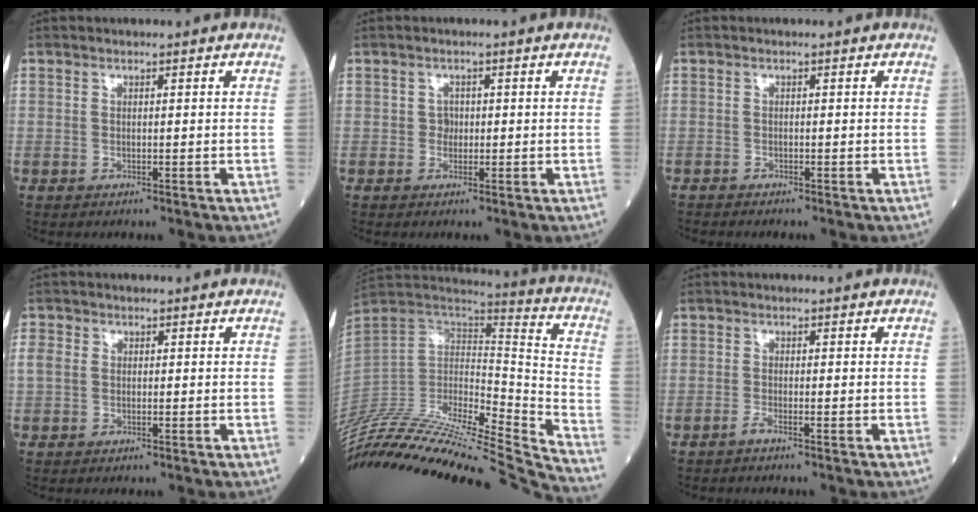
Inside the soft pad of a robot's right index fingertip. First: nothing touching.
{"total": 1.3, "force": [0.0, 1.1, 0.6], "torque": [-0.006, 0.004, -0.002]}
{"total": 0.9, "force": [-0.9, 0.0, 0.1], "torque": [-0.006, -0.002, -0.018]}
{"total": 2.1, "force": [0.1, 1.7, 1.3], "torque": [-0.040, 0.009, -0.003]}
{"total": 38.2, "force": [-35.7, 0.5, 13.5], "torque": [-0.225, -0.061, -0.549]}
{"total": 1.0, "force": [-0.8, -0.2, 0.6], "torque": [-0.007, 0.000, -0.018]}